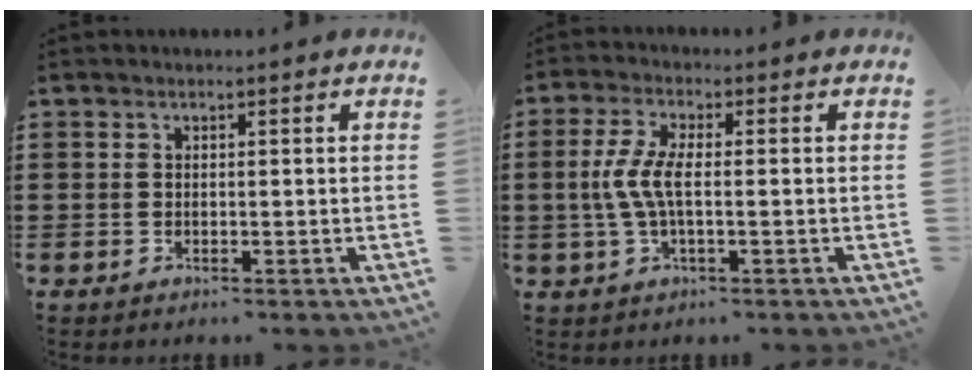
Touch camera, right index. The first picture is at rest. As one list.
[{"total": 5.5, "force": [-0.6, 1.4, 5.3], "torque": [-0.130, -0.009, -0.022]}]